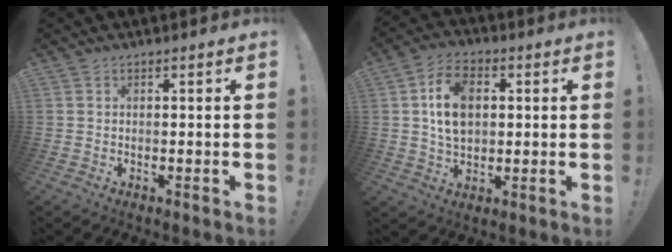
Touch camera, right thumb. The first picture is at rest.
{"total": 11.3, "force": [1.9, 7.8, 8.0], "torque": [-0.133, 0.000, 0.032]}